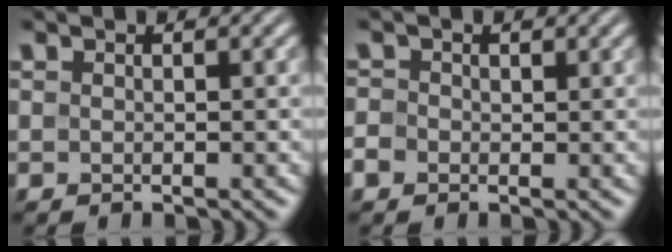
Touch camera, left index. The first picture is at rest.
{"total": 1.3, "force": [-0.2, 1.2, 0.4], "torque": [-0.010, -0.001, -0.010]}